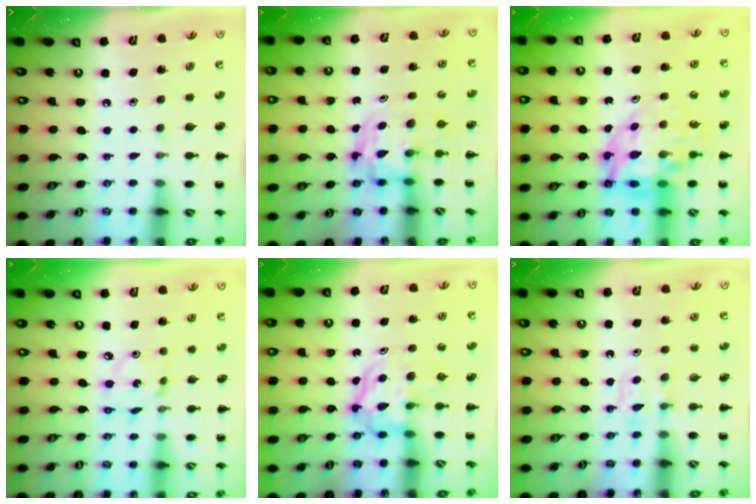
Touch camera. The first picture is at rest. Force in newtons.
{"total": 3.6, "press": 3.5, "slide": 0.6}
{"total": 13.9, "press": 13.4, "slide": 3.8}
{"total": 2.4, "press": 2.4, "slide": 0.4}
{"total": 3.8, "press": 3.8, "slide": 0.5}
{"total": 4.1, "press": 3.8, "slide": 1.5}